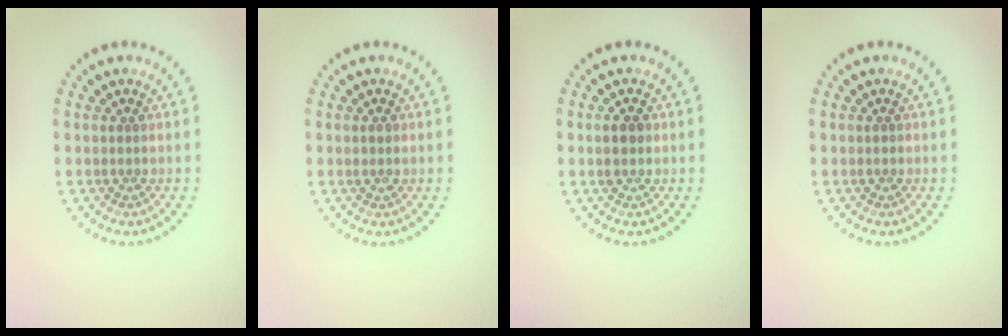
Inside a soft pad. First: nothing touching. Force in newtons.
{"total": 0.8, "press": 0.8, "slide": 0.2}
{"total": 1.6, "press": 1.6, "slide": 0.2}
{"total": 0.5, "press": 0.5, "slide": 0.2}